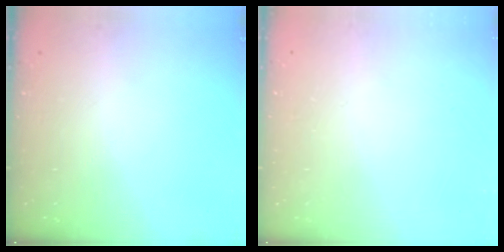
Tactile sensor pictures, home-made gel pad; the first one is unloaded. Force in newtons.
{"total": 2.6, "press": 2.6, "slide": 0.2}